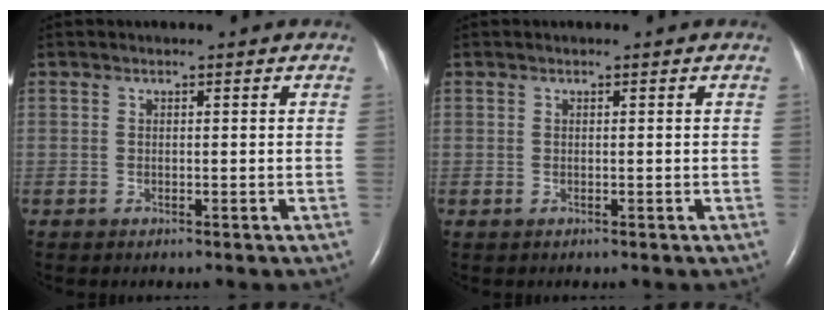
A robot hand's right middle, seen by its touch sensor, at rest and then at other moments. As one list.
[{"total": 0.0}]